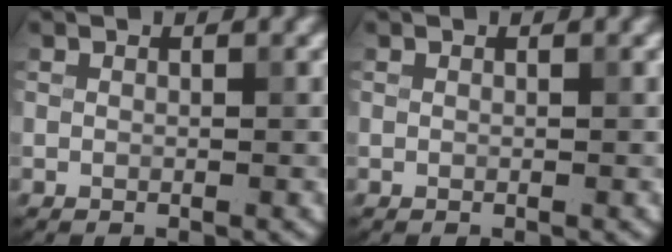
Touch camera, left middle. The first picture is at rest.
{"total": 0.0}